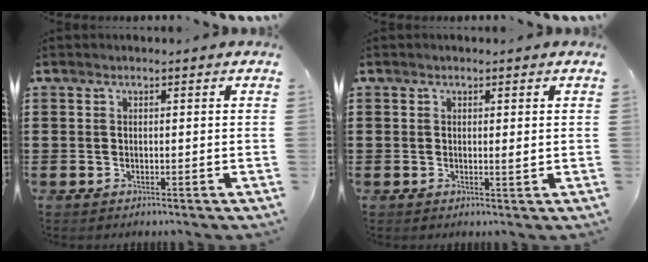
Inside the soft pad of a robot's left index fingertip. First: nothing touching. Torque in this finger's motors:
{"motor_torque": [0.03, 0.03, -0.01, 0.00]}